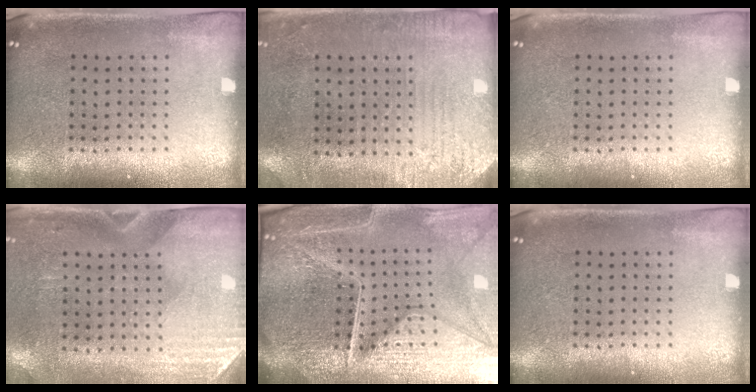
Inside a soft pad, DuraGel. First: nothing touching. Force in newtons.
{"total": 2.8, "press": 2.4, "slide": 1.4}
{"total": 0.0}
{"total": 2.9, "press": 2.5, "slide": 1.5}
{"total": 7.1, "press": 6.2, "slide": 3.4}
{"total": 0.0}